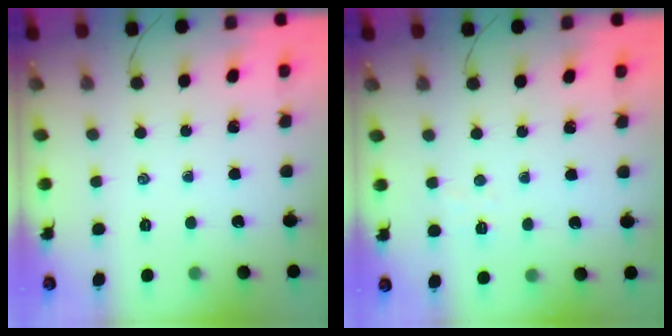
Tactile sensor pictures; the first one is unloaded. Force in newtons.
{"total": 3.1, "press": 2.9, "slide": 0.9}